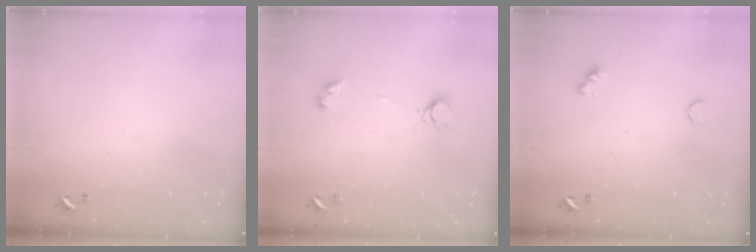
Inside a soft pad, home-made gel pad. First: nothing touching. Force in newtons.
{"total": 4.9, "press": 4.9, "slide": 0.3}
{"total": 4.4, "press": 4.3, "slide": 0.9}